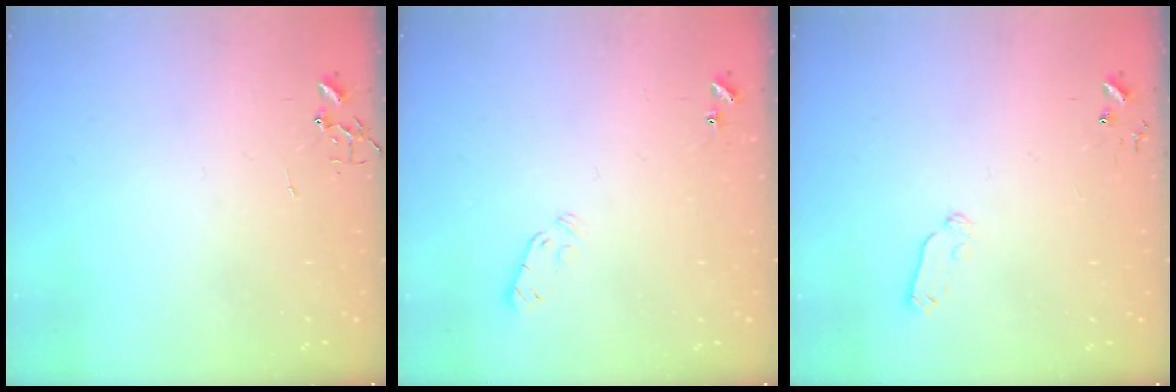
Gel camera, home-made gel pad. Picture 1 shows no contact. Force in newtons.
{"total": 4.1, "press": 4.1, "slide": 0.6}
{"total": 5.9, "press": 5.9, "slide": 0.8}